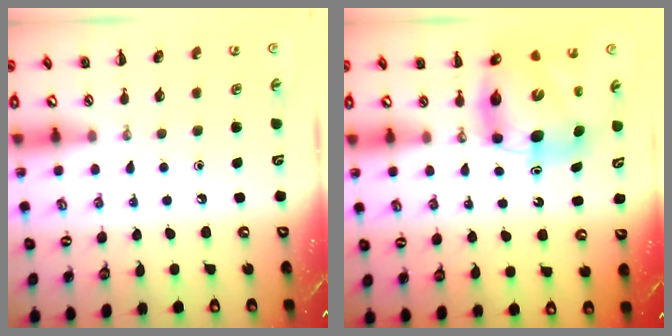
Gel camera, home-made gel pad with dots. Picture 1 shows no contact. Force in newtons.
{"total": 9.7, "press": 9.2, "slide": 2.9}